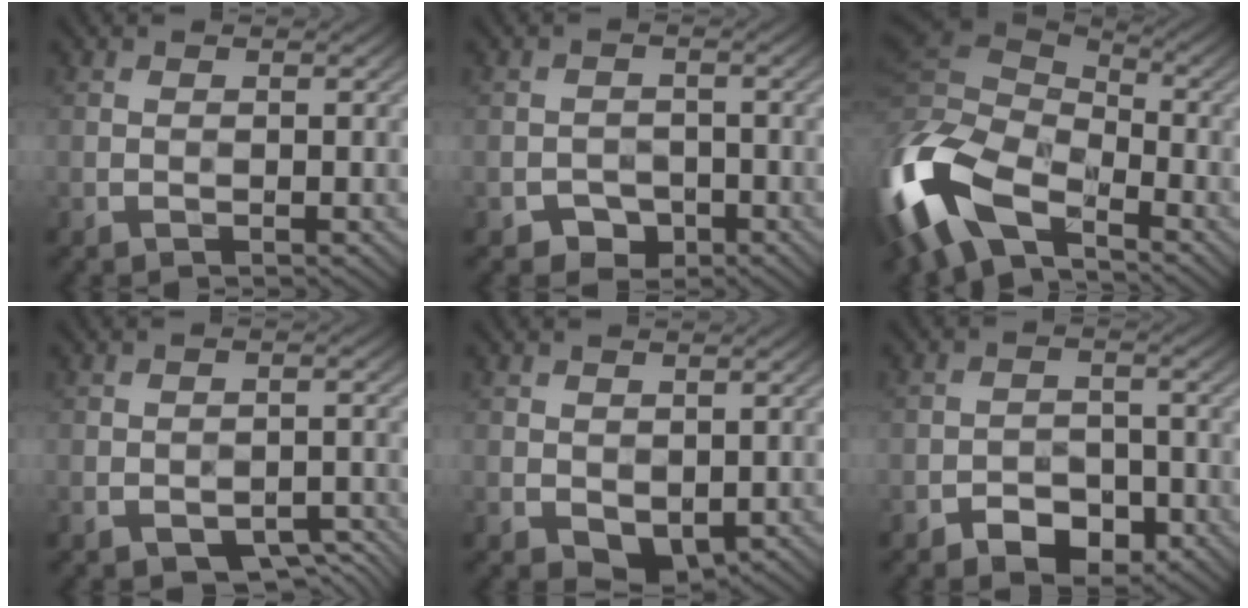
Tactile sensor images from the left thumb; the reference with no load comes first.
{"total": 2.4, "force": [-1.6, 1.8, 0.3], "torque": [-0.003, 0.001, -0.025]}
{"total": 17.4, "force": [-7.4, 10.5, 11.7], "torque": [-0.335, -0.044, -0.116]}
{"total": 5.7, "force": [-4.1, 3.0, 2.7], "torque": [-0.034, 0.004, -0.046]}
{"total": 3.5, "force": [-1.0, 2.5, 2.3], "torque": [-0.040, -0.014, -0.011]}
{"total": 4.5, "force": [-2.9, 2.6, 2.2], "torque": [-0.033, 0.001, -0.048]}